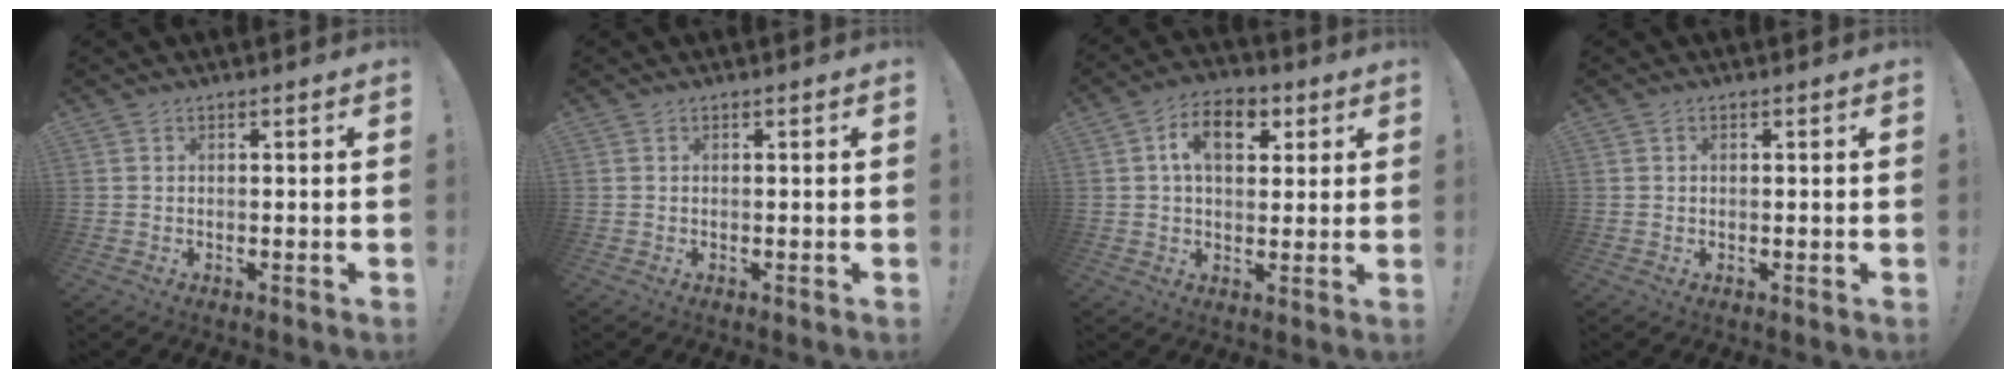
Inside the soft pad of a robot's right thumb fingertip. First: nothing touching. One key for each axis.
{"total": 0.0}
{"total": 10.9, "fx": 3.4, "fy": 7.1, "fz": 7.5, "tx": -0.106, "ty": 0.005, "tz": 0.058}
{"total": 0.0}